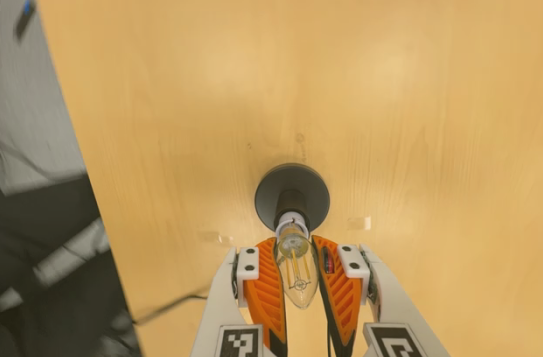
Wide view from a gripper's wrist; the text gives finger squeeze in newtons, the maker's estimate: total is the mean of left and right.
{"total": 23.6, "left": 24.2, "right": 23.1}